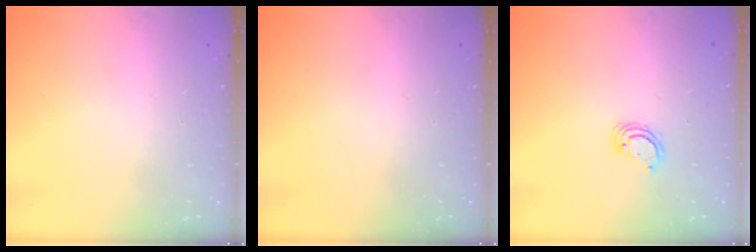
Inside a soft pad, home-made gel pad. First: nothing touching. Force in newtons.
{"total": 0.0}
{"total": 3.8, "press": 3.8, "slide": 0.1}